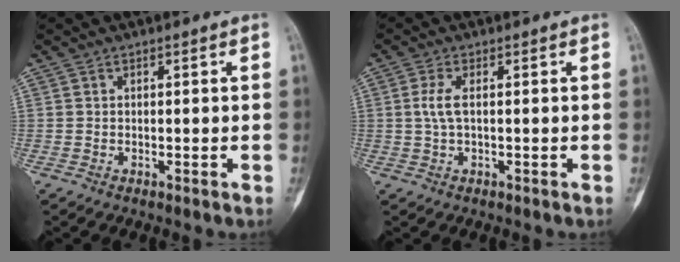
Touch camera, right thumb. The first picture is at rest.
{"total": 3.2, "force": [0.3, 1.4, 2.9], "torque": [-0.068, 0.001, 0.003]}